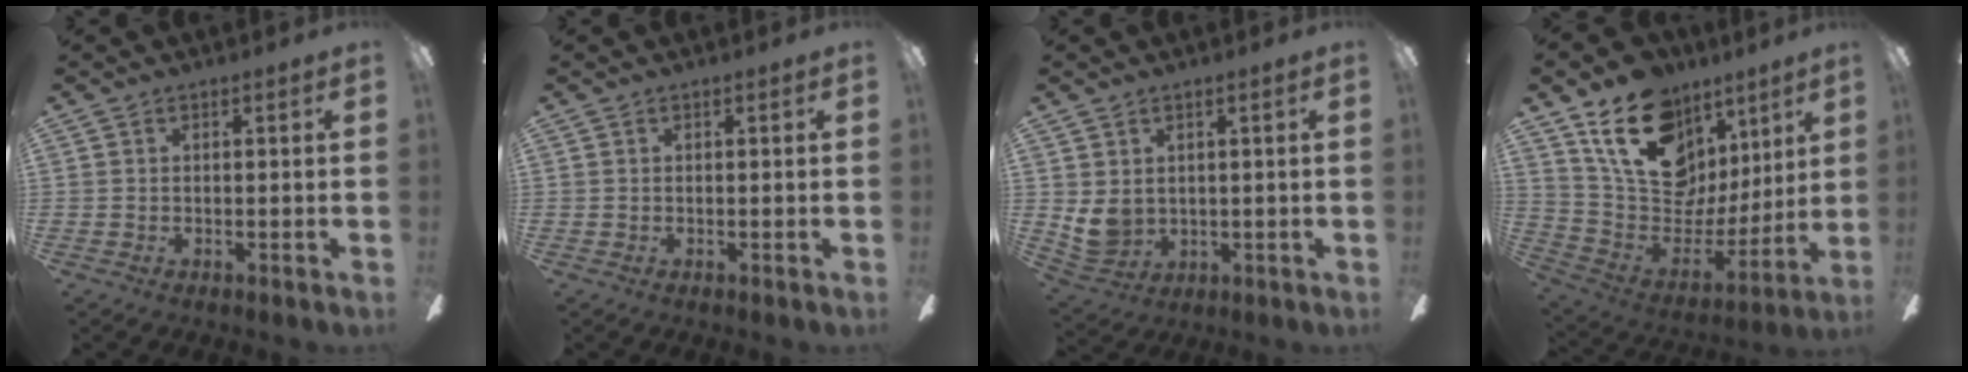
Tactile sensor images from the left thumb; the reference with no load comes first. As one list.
[{"total": 0.0}, {"total": 6.1, "force": [1.8, 4.7, 3.5], "torque": [-0.098, -0.009, 0.034]}, {"total": 21.3, "force": [11.8, 13.9, 11.1], "torque": [-0.183, -0.059, 0.219]}]